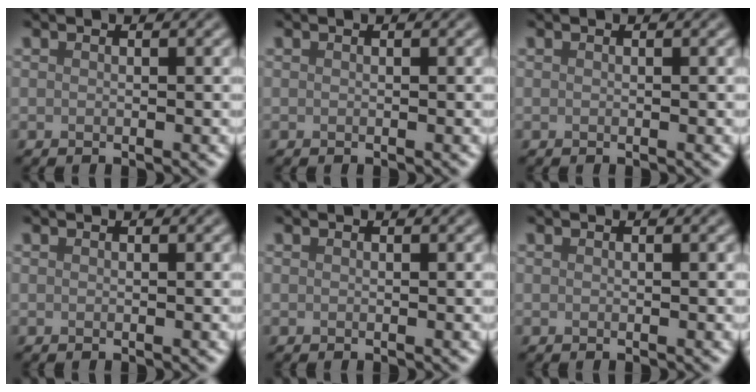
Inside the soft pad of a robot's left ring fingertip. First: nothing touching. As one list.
[{"total": 0.0}, {"total": 0.0}, {"total": 0.0}, {"total": 0.0}, {"total": 0.0}]